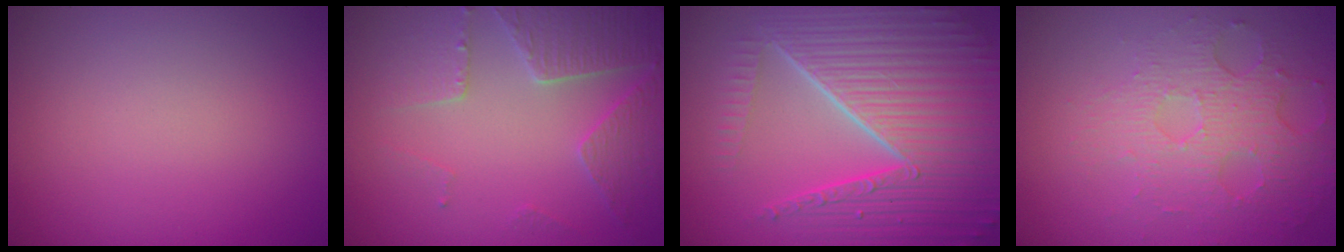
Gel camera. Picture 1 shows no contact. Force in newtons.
{"total": 4.0, "press": 3.9, "slide": 0.7}
{"total": 10.1, "press": 6.3, "slide": 7.9}
{"total": 5.0, "press": 3.5, "slide": 3.7}